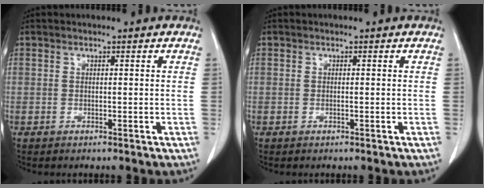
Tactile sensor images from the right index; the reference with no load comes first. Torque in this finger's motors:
{"motor_torque": [0.13, -0.06, -0.01, -0.01]}